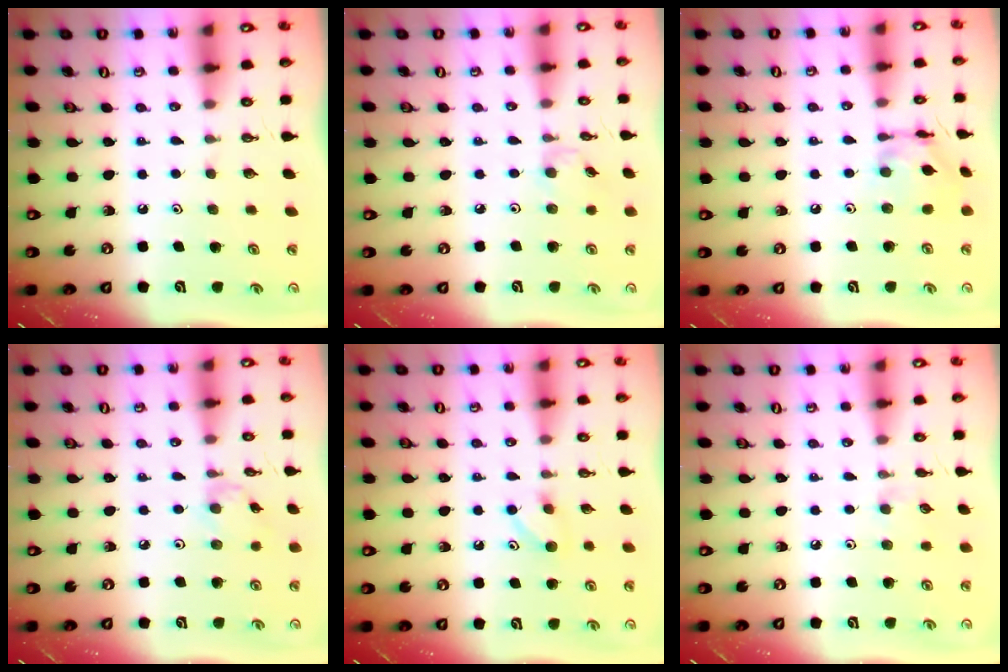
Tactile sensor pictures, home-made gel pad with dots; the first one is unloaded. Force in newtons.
{"total": 1.9, "press": 1.9, "slide": 0.4}
{"total": 10.6, "press": 10.6, "slide": 0.7}
{"total": 2.1, "press": 2.1, "slide": 0.4}
{"total": 5.2, "press": 5.2, "slide": 0.8}
{"total": 2.6, "press": 2.6, "slide": 0.4}